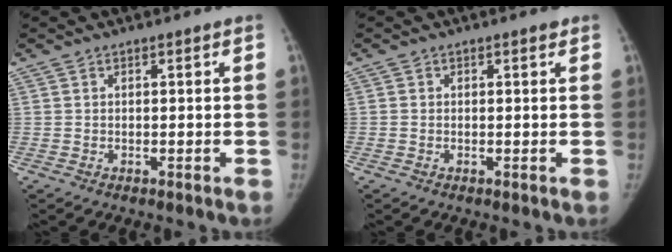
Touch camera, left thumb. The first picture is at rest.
{"total": 0.7, "force": [0.2, 0.4, 0.5], "torque": [-0.004, 0.001, 0.000]}